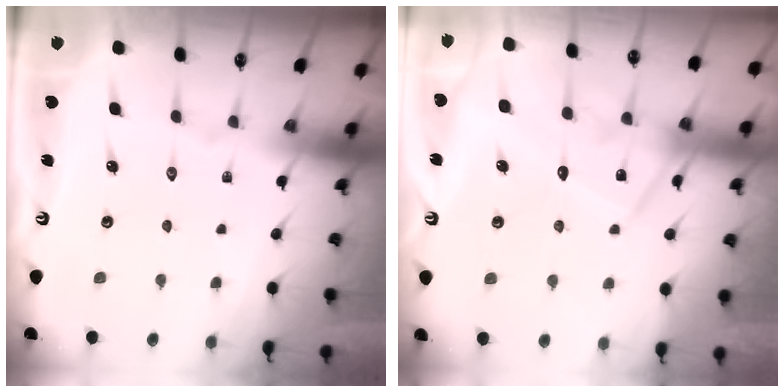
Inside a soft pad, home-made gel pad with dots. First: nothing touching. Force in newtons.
{"total": 14.6, "press": 14.6, "slide": 1.1}